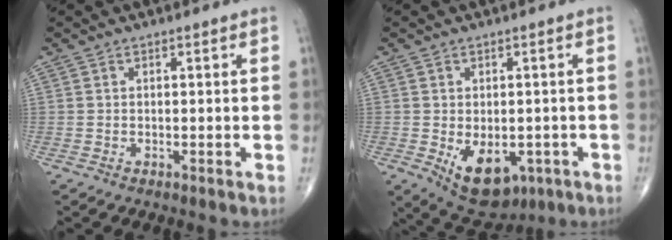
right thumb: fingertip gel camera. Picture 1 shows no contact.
{"total": 10.4, "force": [-3.4, 6.4, 7.4], "torque": [-0.083, -0.004, -0.032]}